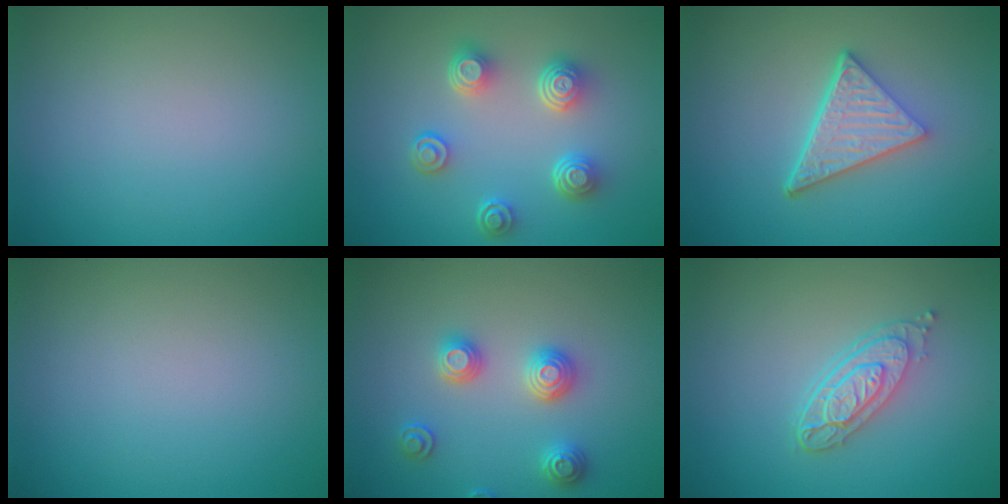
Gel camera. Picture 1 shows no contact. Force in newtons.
{"total": 4.7, "press": 3.5, "slide": 3.1}
{"total": 5.3, "press": 3.7, "slide": 3.8}
{"total": 0.0}
{"total": 2.9, "press": 2.9, "slide": 0.2}
{"total": 4.0, "press": 3.1, "slide": 2.6}